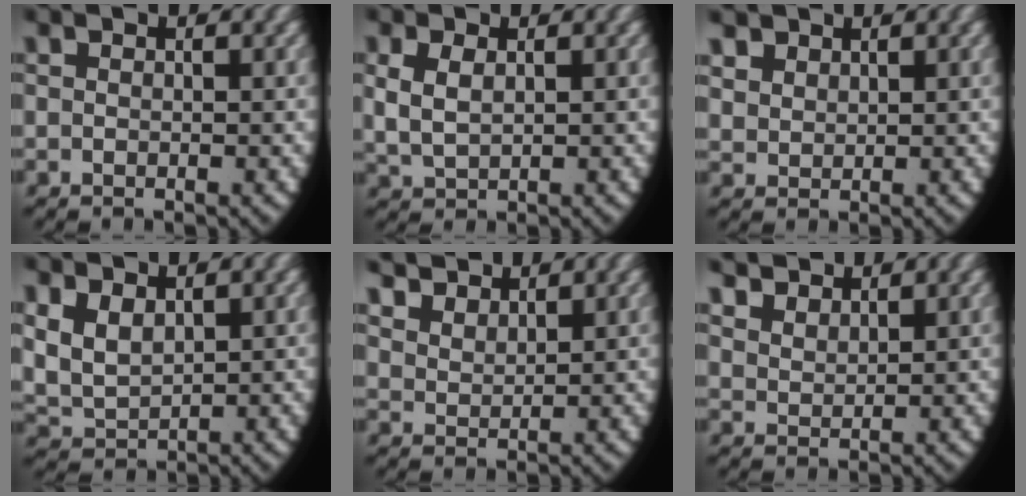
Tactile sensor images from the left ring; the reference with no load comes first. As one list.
[{"total": 4.0, "force": [0.7, 3.3, 2.2], "torque": [-0.062, -0.005, 0.019]}, {"total": 2.7, "force": [1.8, 1.8, 0.9], "torque": [-0.025, -0.003, 0.042]}, {"total": 5.4, "force": [0.6, 4.7, 2.7], "torque": [-0.087, -0.018, 0.022]}, {"total": 3.4, "force": [2.9, 1.6, 1.1], "torque": [-0.027, -0.004, 0.060]}, {"total": 3.1, "force": [2.7, 1.2, 0.8], "torque": [-0.019, -0.004, 0.058]}]